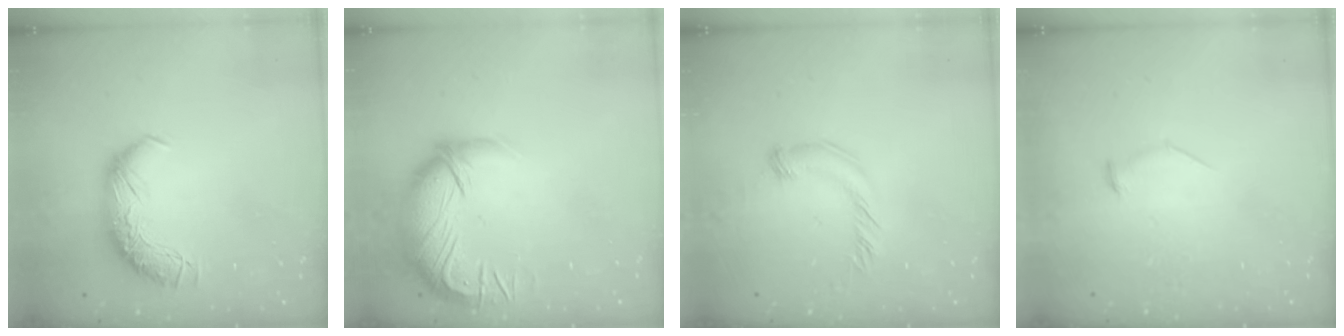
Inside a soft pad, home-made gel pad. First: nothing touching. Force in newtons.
{"total": 3.0, "press": 0.1, "slide": 3.0}
{"total": 3.3, "press": 3.2, "slide": 0.7}
{"total": 8.4, "press": 8.3, "slide": 0.9}